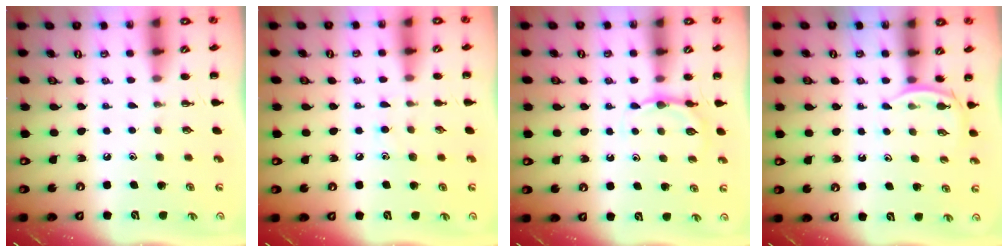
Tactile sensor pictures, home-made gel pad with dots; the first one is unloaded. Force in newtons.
{"total": 5.3, "press": 5.0, "slide": 1.7}
{"total": 4.0, "press": 3.7, "slide": 1.5}
{"total": 3.3, "press": 3.1, "slide": 1.1}